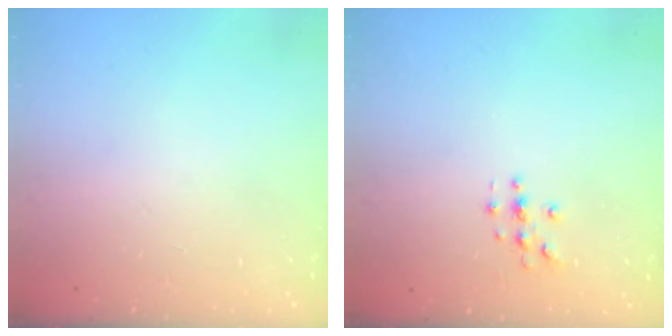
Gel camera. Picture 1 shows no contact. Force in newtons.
{"total": 3.0, "press": 3.0, "slide": 0.3}